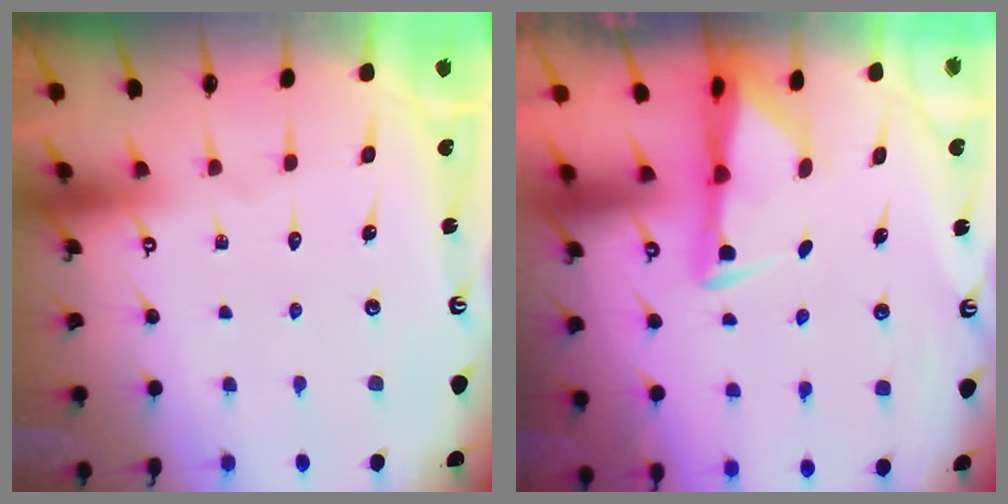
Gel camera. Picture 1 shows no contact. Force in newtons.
{"total": 3.2, "press": 3.1, "slide": 0.5}